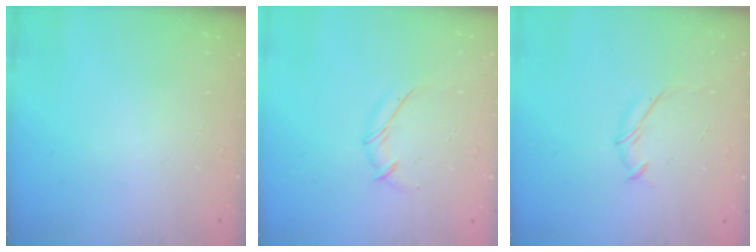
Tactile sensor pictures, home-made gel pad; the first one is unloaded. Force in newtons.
{"total": 6.1, "press": 6.0, "slide": 1.1}
{"total": 5.3, "press": 5.1, "slide": 1.0}